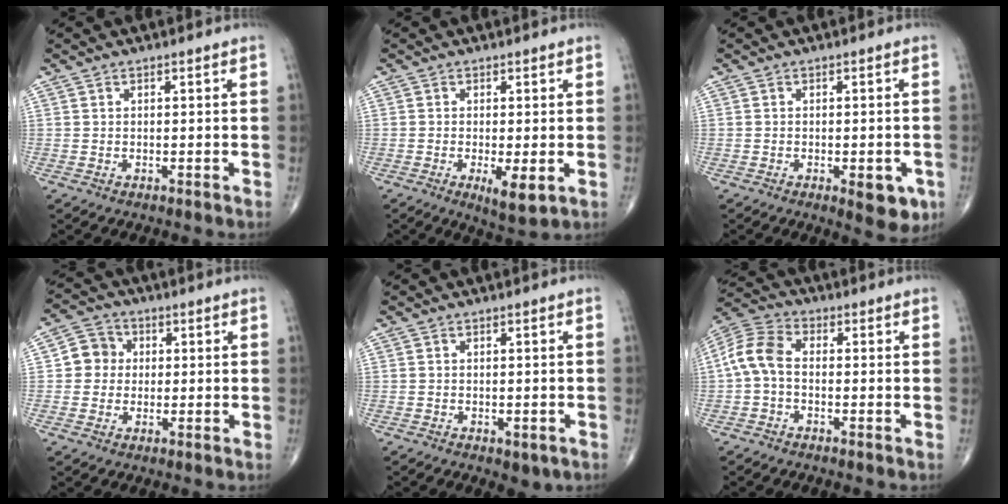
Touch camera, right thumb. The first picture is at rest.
{"total": 5.1, "force": [-1.4, 1.5, 4.7], "torque": [-0.080, -0.016, -0.020]}
{"total": 5.8, "force": [-2.2, 2.4, 4.9], "torque": [-0.045, -0.002, -0.021]}
{"total": 5.6, "force": [0.4, 5.3, 1.8], "torque": [-0.005, 0.010, -0.003]}
{"total": 2.7, "force": [-1.2, 1.5, 1.9], "torque": [-0.021, 0.004, -0.007]}
{"total": 7.6, "force": [-0.8, 4.7, 6.0], "torque": [-0.125, 0.024, -0.030]}